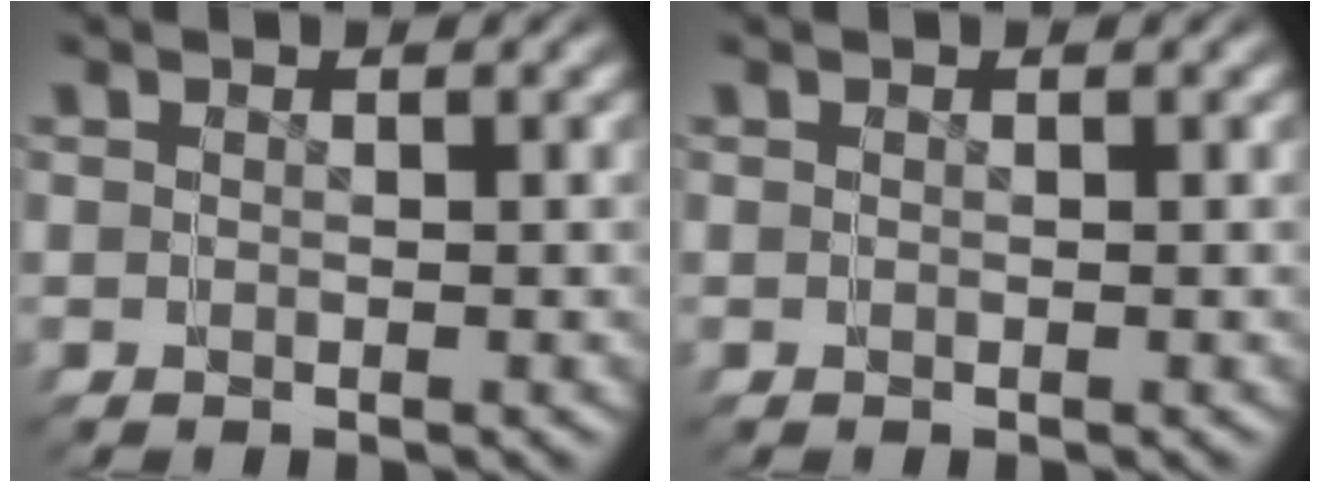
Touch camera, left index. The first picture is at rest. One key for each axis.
{"total": 0.0}